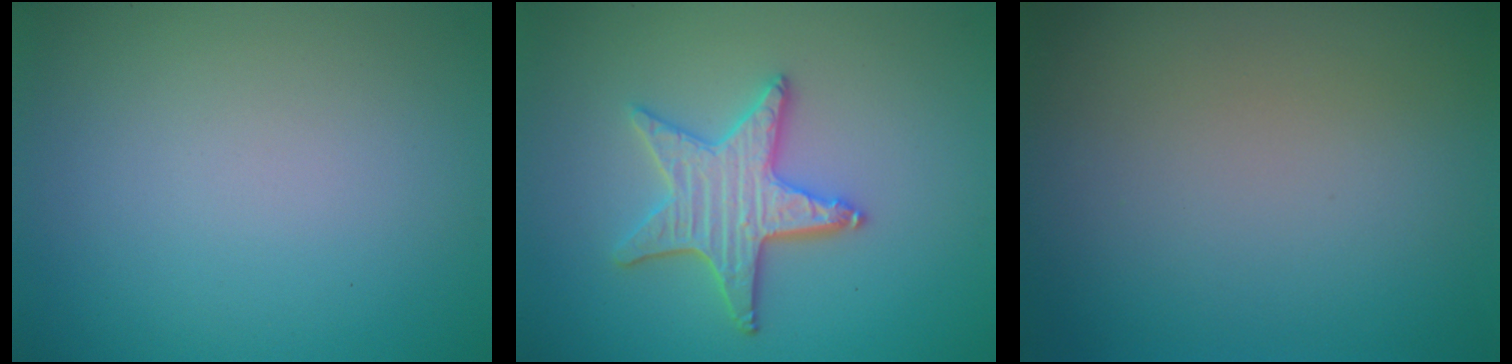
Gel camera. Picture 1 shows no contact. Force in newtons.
{"total": 3.8, "press": 3.6, "slide": 1.3}
{"total": 0.0}